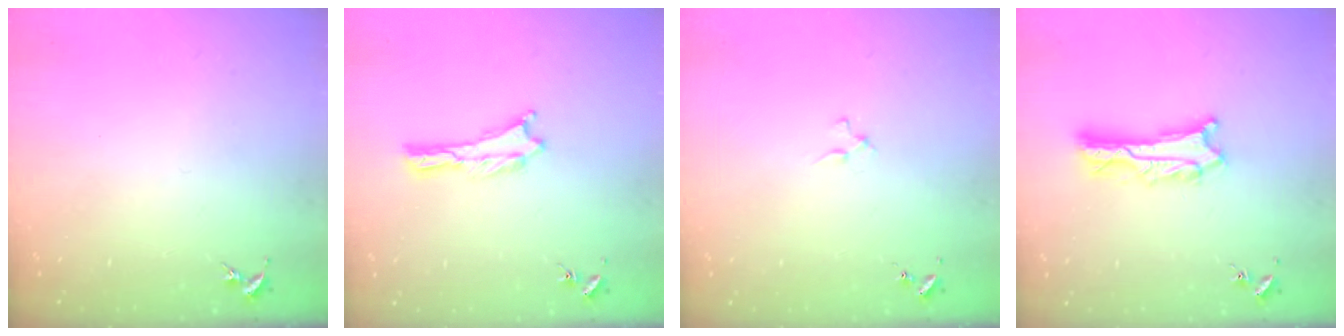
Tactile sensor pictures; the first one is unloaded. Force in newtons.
{"total": 0.0}
{"total": 0.9, "press": 0.9, "slide": 0.2}
{"total": 3.2, "press": 3.2, "slide": 0.4}